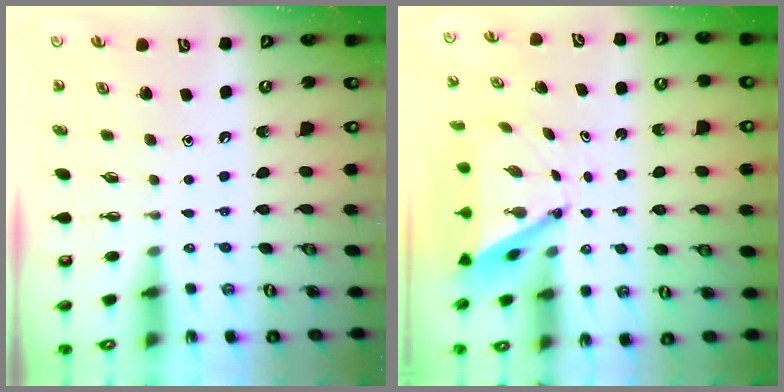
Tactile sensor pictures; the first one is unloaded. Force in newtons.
{"total": 5.3, "press": 5.3, "slide": 0.5}